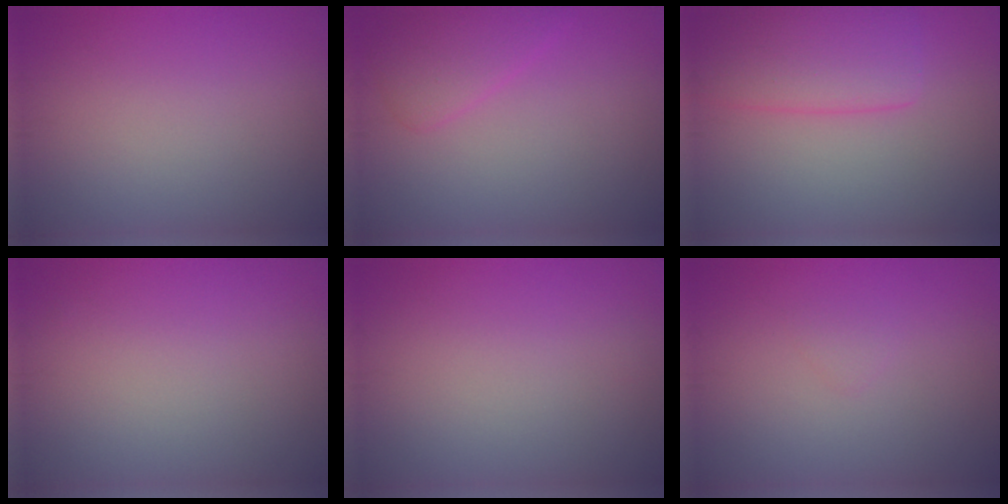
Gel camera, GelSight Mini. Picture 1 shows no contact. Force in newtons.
{"total": 2.6, "press": 2.6, "slide": 0.1}
{"total": 4.9, "press": 4.9, "slide": 0.3}
{"total": 0.0}
{"total": 0.0}
{"total": 0.6, "press": 0.6, "slide": 0.1}